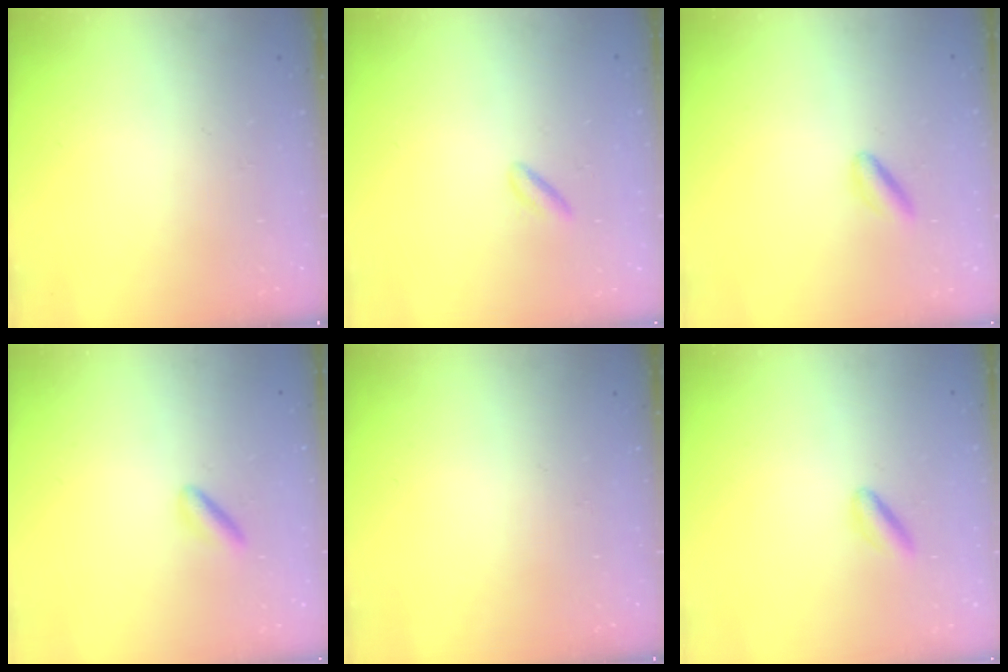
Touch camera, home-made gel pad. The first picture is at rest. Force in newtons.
{"total": 1.8, "press": 1.6, "slide": 0.8}
{"total": 3.0, "press": 2.9, "slide": 0.6}
{"total": 3.5, "press": 3.4, "slide": 0.8}
{"total": 0.0}
{"total": 3.0, "press": 2.9, "slide": 0.6}